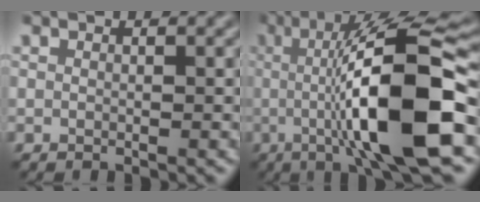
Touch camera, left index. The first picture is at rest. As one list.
[{"total": 13.3, "force": [-1.5, 2.9, 12.9], "torque": [-0.185, 0.010, -0.033]}]